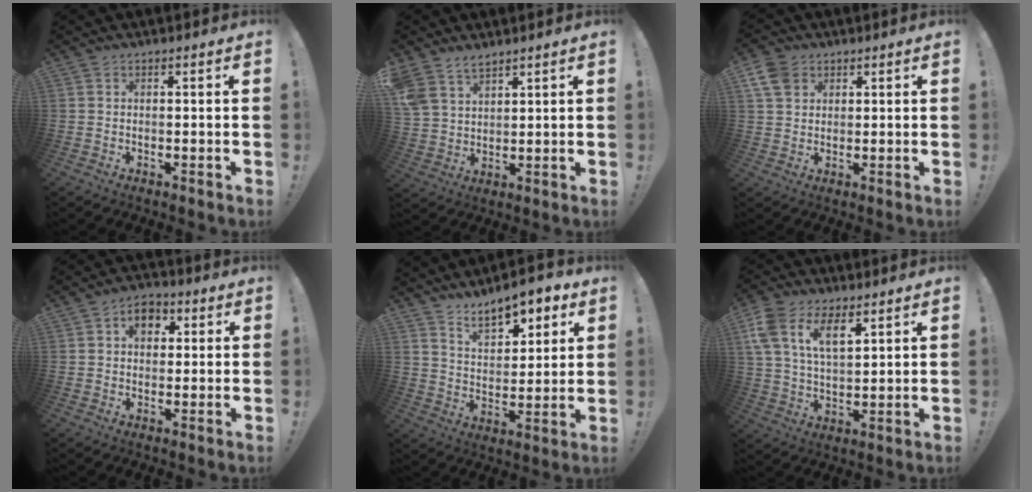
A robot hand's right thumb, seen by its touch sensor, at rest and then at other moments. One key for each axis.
{"total": 7.4, "fx": 5.9, "fy": 3.9, "fz": 2.4, "tx": -0.051, "ty": -0.032, "tz": 0.119}
{"total": 6.8, "fx": 3.3, "fy": 4.9, "fz": 3.2, "tx": -0.063, "ty": -0.010, "tz": 0.066}
{"total": 6.6, "fx": 1.8, "fy": 4.9, "fz": 3.9, "tx": -0.045, "ty": 0.001, "tz": 0.029}
{"total": 11.6, "fx": 8.5, "fy": 5.2, "fz": 6.0, "tx": -0.078, "ty": -0.054, "tz": 0.151}
{"total": 12.3, "fx": 6.5, "fy": 6.4, "fz": 8.3, "tx": -0.168, "ty": -0.015, "tz": 0.122}